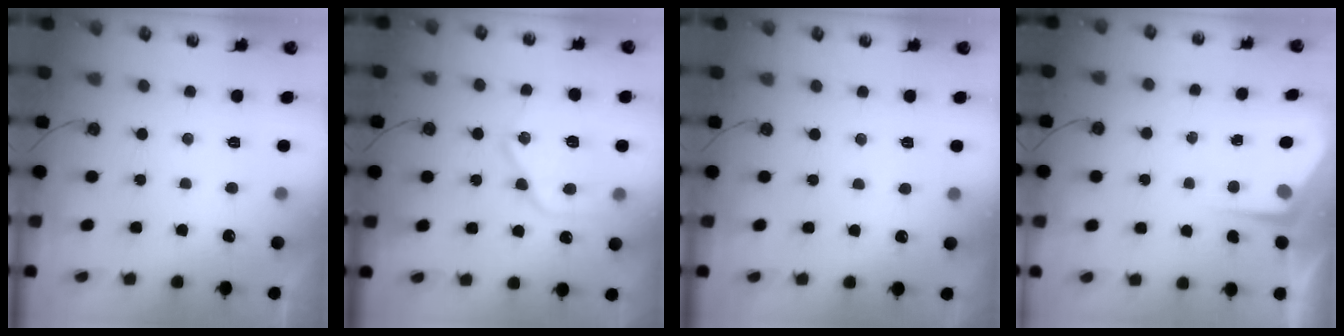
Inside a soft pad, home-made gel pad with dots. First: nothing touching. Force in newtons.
{"total": 17.2, "press": 17.2, "slide": 1.4}
{"total": 3.7, "press": 3.7, "slide": 0.6}
{"total": 4.6, "press": 4.6, "slide": 0.2}